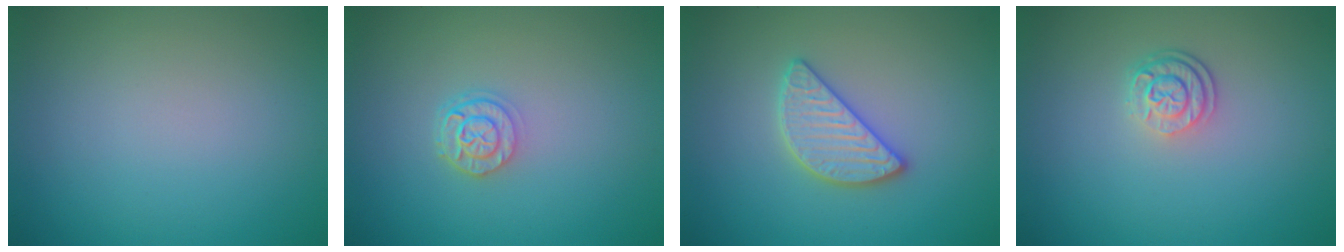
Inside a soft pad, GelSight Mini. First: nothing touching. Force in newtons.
{"total": 2.3, "press": 1.9, "slide": 1.4}
{"total": 3.0, "press": 3.0, "slide": 0.2}
{"total": 2.6, "press": 1.9, "slide": 1.7}